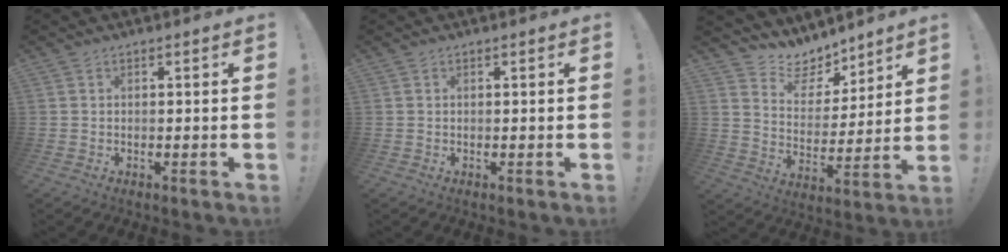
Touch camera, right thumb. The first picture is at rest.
{"total": 0.0}
{"total": 8.2, "force": [7.1, 4.0, 0.5], "torque": [-0.029, -0.068, 0.138]}